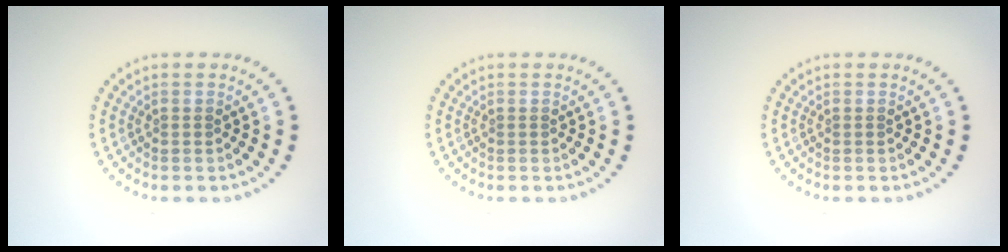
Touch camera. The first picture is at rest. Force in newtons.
{"total": 0.0}
{"total": 0.0}